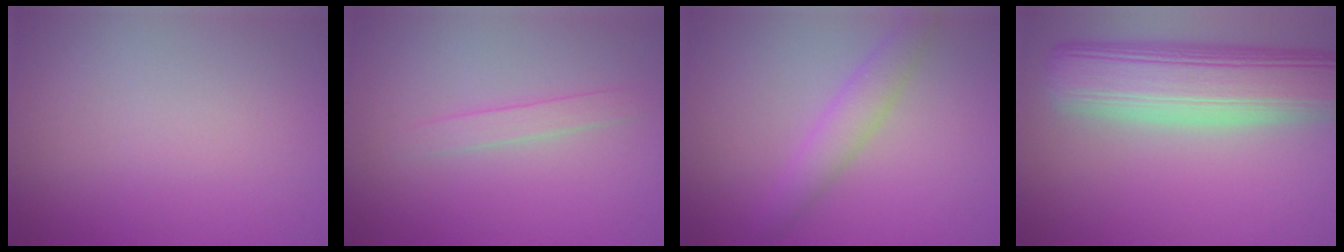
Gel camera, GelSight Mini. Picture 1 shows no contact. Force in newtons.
{"total": 1.6, "press": 1.6, "slide": 0.0}
{"total": 2.9, "press": 2.8, "slide": 0.1}
{"total": 11.1, "press": 11.0, "slide": 1.1}